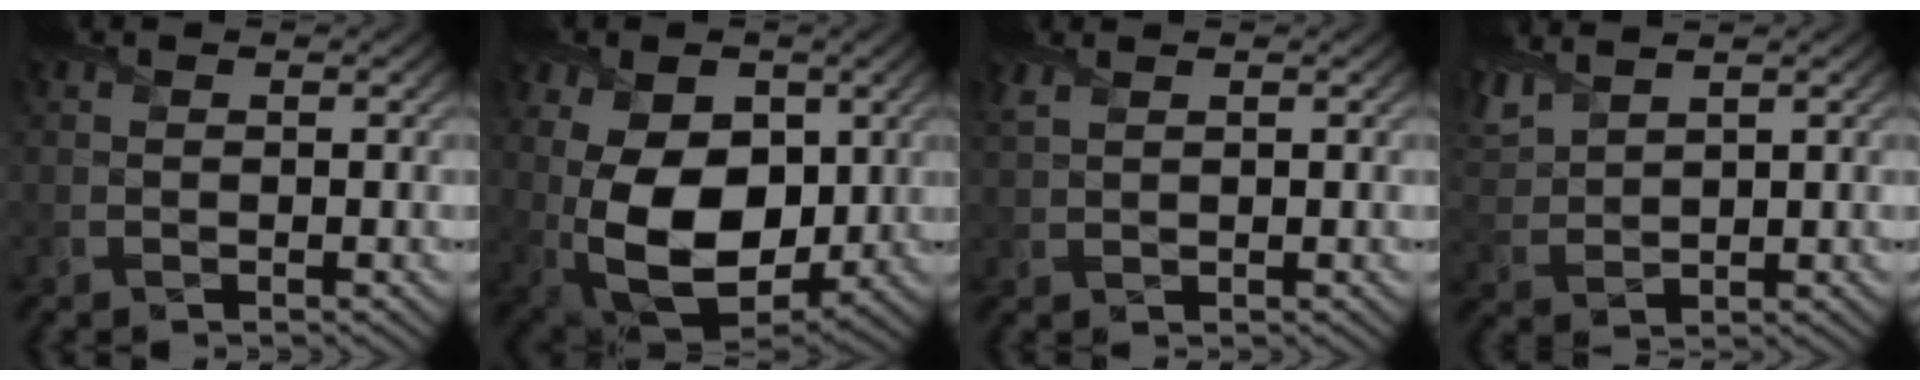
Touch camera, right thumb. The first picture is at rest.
{"total": 16.3, "force": [1.1, 10.9, 12.1], "torque": [-0.226, -0.003, 0.025]}
{"total": 1.5, "force": [1.3, 0.3, 0.7], "torque": [-0.025, 0.005, 0.033]}
{"total": 5.6, "force": [4.5, 1.7, 2.9], "torque": [-0.093, 0.020, 0.094]}